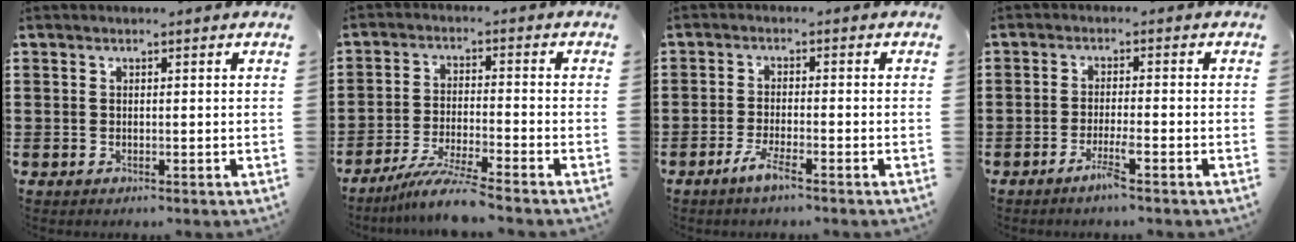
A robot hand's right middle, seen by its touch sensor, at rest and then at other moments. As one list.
[{"total": 6.4, "force": [-5.6, -0.4, 3.2], "torque": [-0.068, -0.018, -0.107]}, {"total": 3.6, "force": [-2.5, 0.2, 2.6], "torque": [-0.057, -0.003, -0.048]}, {"total": 3.3, "force": [-2.3, -0.1, 2.4], "torque": [-0.047, -0.005, -0.042]}]